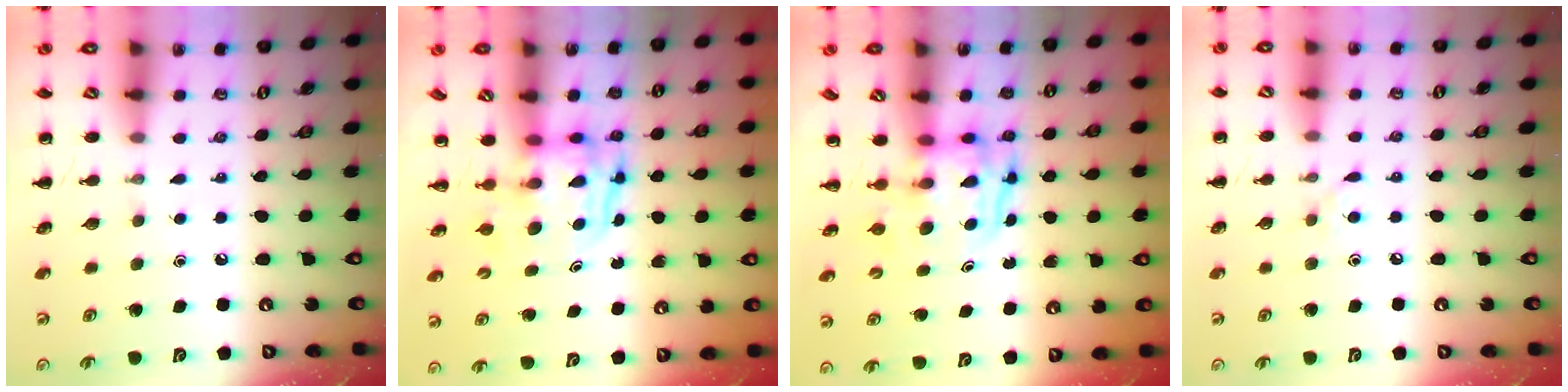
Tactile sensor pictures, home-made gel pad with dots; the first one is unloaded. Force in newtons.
{"total": 3.9, "press": 3.9, "slide": 0.4}
{"total": 4.0, "press": 4.0, "slide": 0.4}
{"total": 4.7, "press": 4.3, "slide": 1.8}